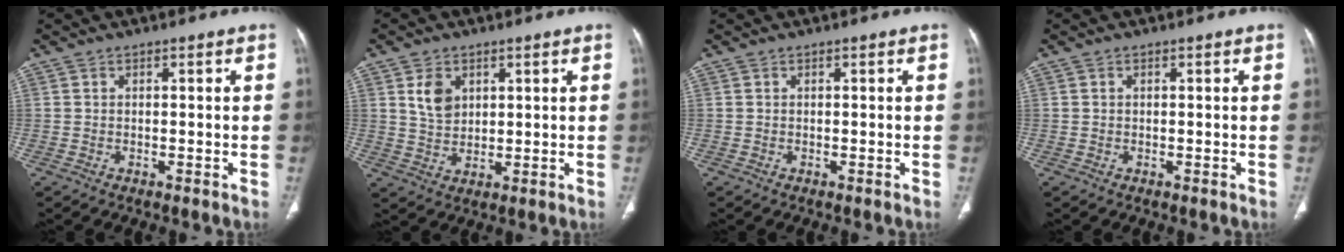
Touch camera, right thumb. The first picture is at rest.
{"total": 5.3, "force": [2.2, 3.7, 3.1], "torque": [-0.043, -0.015, 0.048]}
{"total": 0.0}
{"total": 0.0}